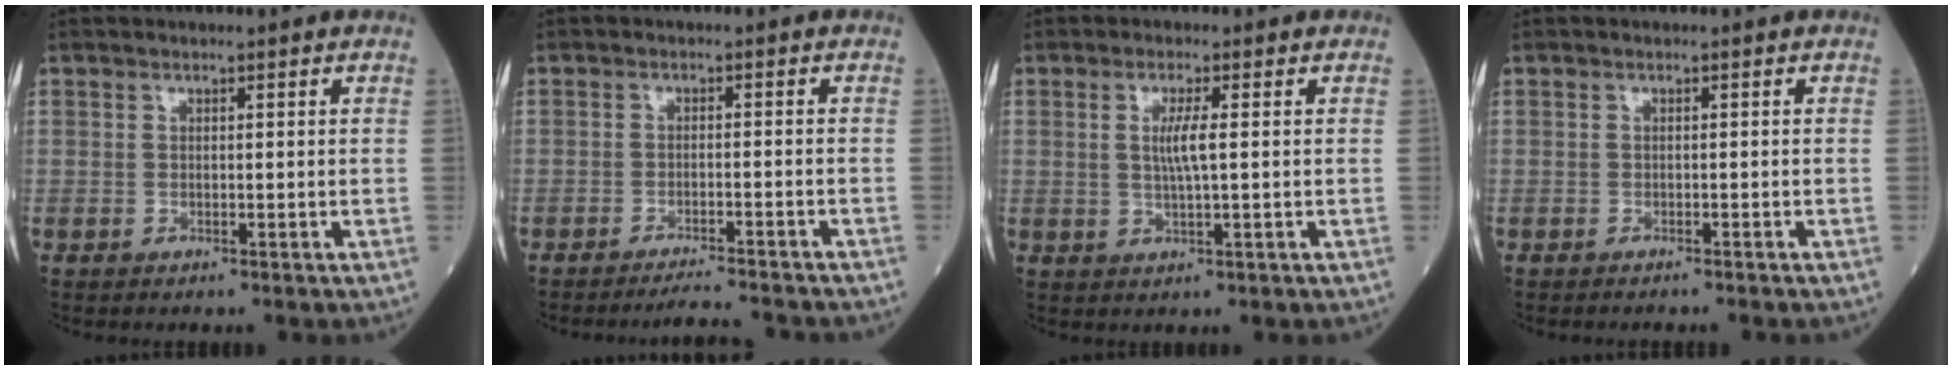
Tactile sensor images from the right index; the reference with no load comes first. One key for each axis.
{"total": 6.7, "fx": -6.4, "fy": -0.3, "fz": 2.0, "tx": -0.023, "ty": -0.012, "tz": -0.092}
{"total": 3.5, "fx": 0.5, "fy": -0.1, "fz": 3.5, "tx": -0.072, "ty": -0.006, "tz": 0.009}
{"total": 1.8, "fx": -1.7, "fy": 0.0, "fz": 0.5, "tx": -0.012, "ty": -0.003, "tz": -0.021}